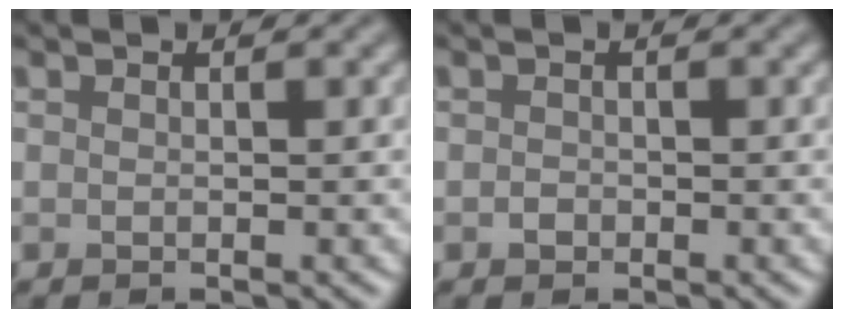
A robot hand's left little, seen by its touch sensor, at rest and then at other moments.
{"total": 0.8, "force": [-0.3, 0.7, 0.3], "torque": [-0.001, -0.002, -0.012]}